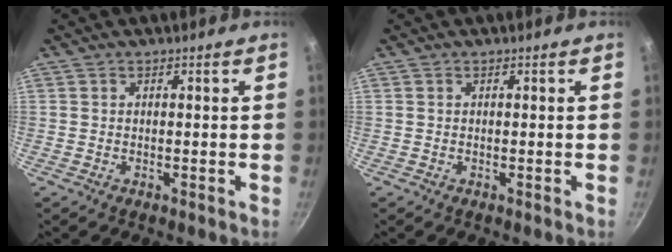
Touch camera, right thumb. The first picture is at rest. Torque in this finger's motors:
{"motor_torque": [0.00, 0.00, -0.01, 0.14, 0.00]}